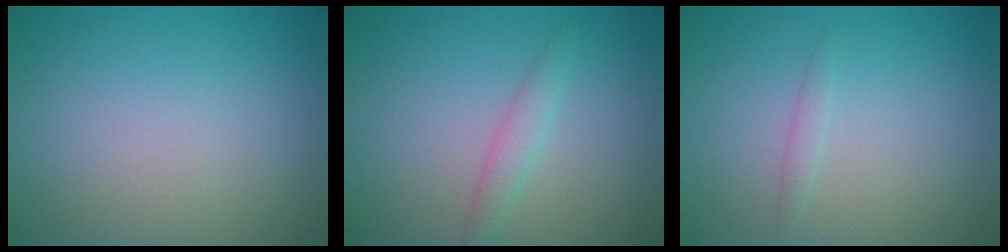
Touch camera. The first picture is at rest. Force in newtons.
{"total": 1.6, "press": 1.6, "slide": 0.0}
{"total": 0.8, "press": 0.8, "slide": 0.1}